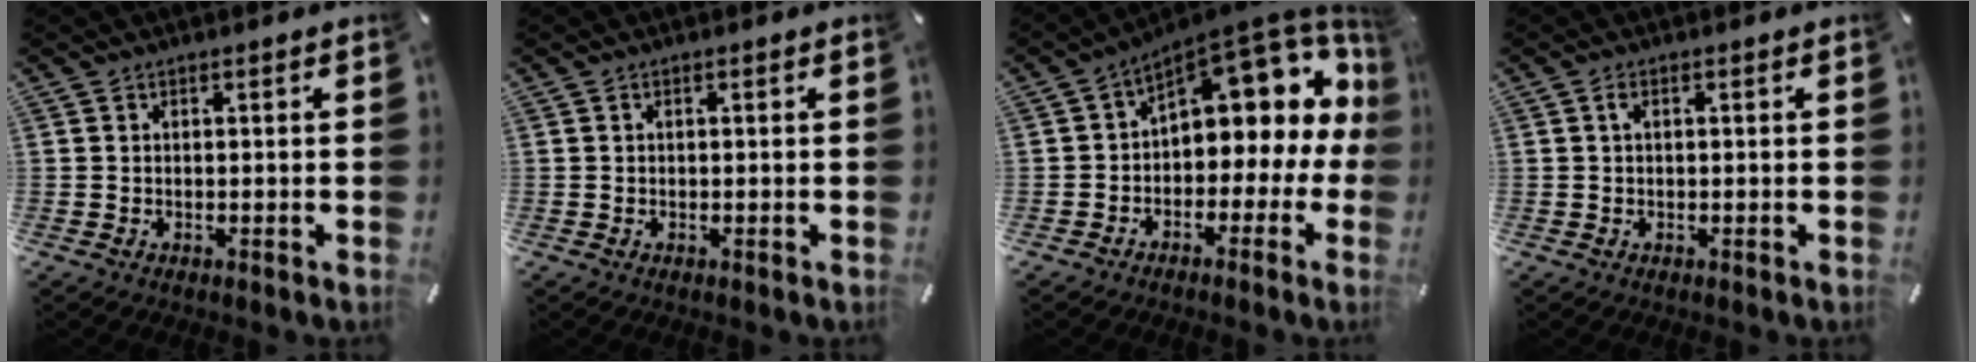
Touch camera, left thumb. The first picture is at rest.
{"total": 0.5, "force": [0.1, 0.3, 0.4], "torque": [-0.008, 0.001, 0.001]}
{"total": 12.9, "force": [6.7, 6.6, 8.8], "torque": [-0.117, -0.061, 0.110]}
{"total": 1.3, "force": [0.3, 0.6, 1.1], "torque": [-0.023, 0.005, 0.003]}